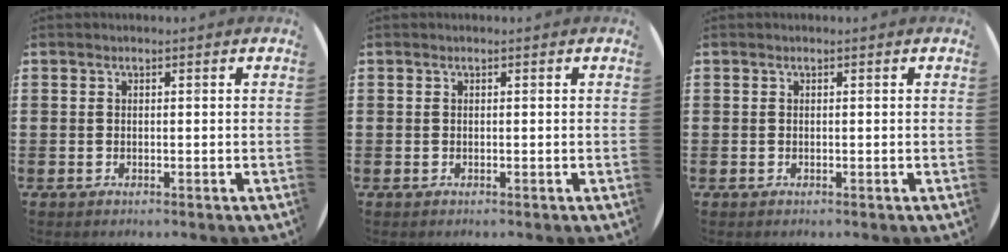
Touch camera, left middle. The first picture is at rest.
{"total": 0.0}
{"total": 0.0}